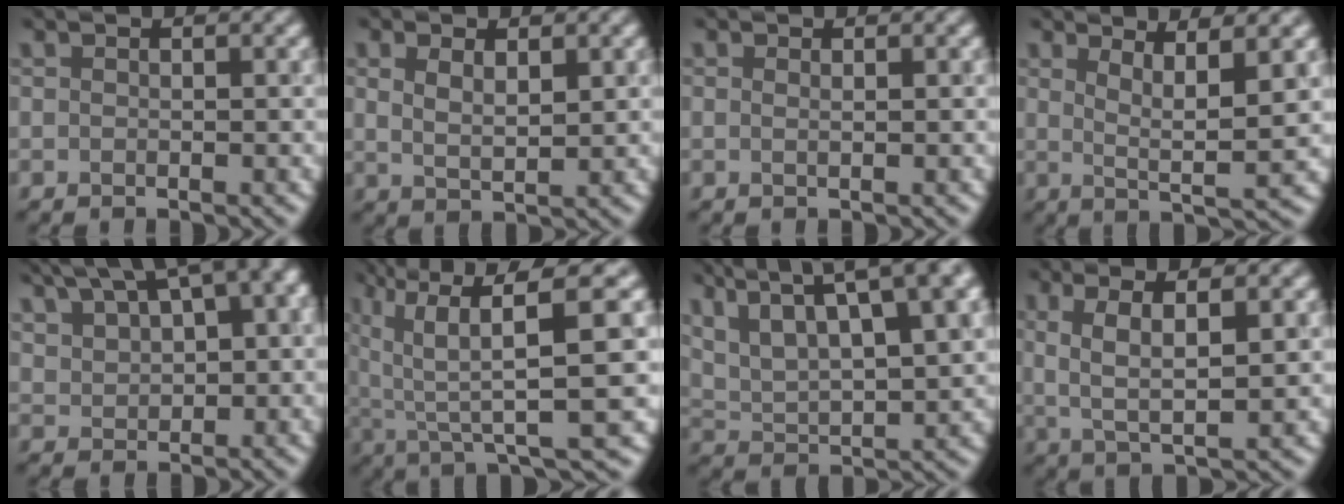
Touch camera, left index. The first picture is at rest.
{"total": 0.9, "force": [0.3, -0.6, 0.7], "torque": [-0.033, -0.015, 0.044]}
{"total": 0.0}
{"total": 3.5, "force": [1.1, -0.7, 3.3], "torque": [-0.072, -0.010, 0.061]}
{"total": 10.4, "force": [5.8, 4.4, 7.4], "torque": [-0.166, 0.030, 0.133]}
{"total": 8.3, "force": [2.7, 0.6, 7.9], "torque": [-0.162, 0.008, 0.102]}
{"total": 12.3, "force": [7.4, 4.1, 9.0], "torque": [-0.178, 0.012, 0.137]}
{"total": 2.9, "force": [0.3, -0.4, 2.8], "torque": [-0.086, -0.014, 0.047]}